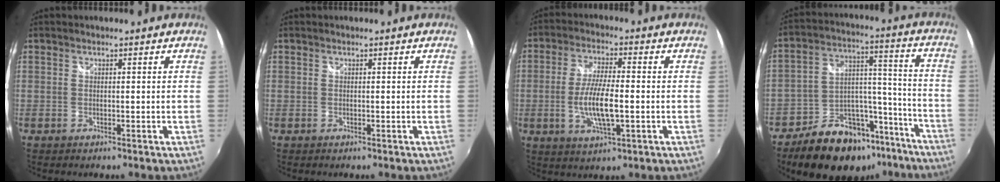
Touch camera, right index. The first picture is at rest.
{"total": 0.0}
{"total": 9.4, "force": [-1.8, 2.3, 8.9], "torque": [-0.176, -0.007, -0.034]}
{"total": 19.7, "force": [-14.1, 10.9, 8.4], "torque": [-0.145, 0.063, -0.193]}